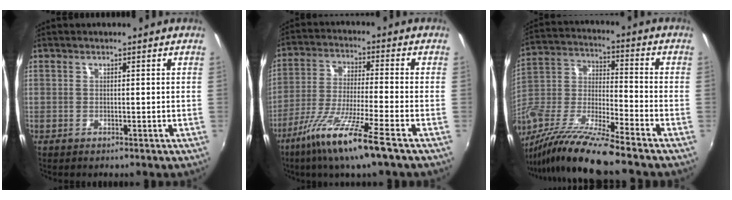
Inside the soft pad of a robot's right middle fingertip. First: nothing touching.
{"total": 12.8, "force": [-7.9, 0.1, 10.0], "torque": [-0.209, -0.027, -0.149]}
{"total": 16.1, "force": [-12.6, 0.6, 10.0], "torque": [-0.204, -0.024, -0.250]}